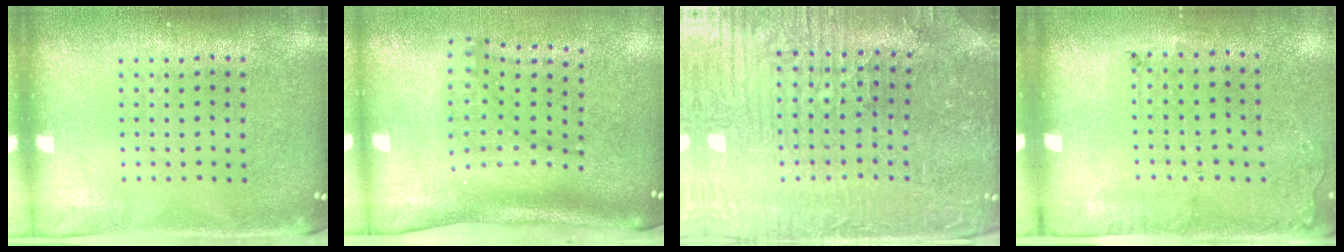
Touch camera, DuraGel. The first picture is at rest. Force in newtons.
{"total": 1.8, "press": 1.4, "slide": 1.1}
{"total": 4.6, "press": 4.5, "slide": 0.8}
{"total": 1.8, "press": 1.2, "slide": 1.3}